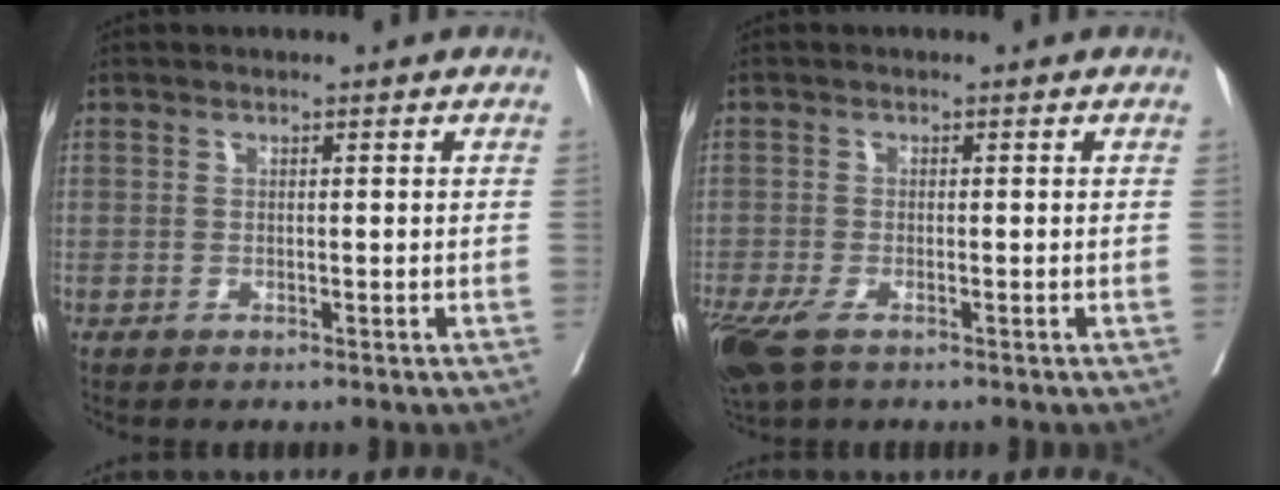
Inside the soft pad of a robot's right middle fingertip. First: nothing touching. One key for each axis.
{"total": 7.0, "fx": -4.3, "fy": 2.7, "fz": 4.8, "tx": -0.108, "ty": -0.022, "tz": -0.078}